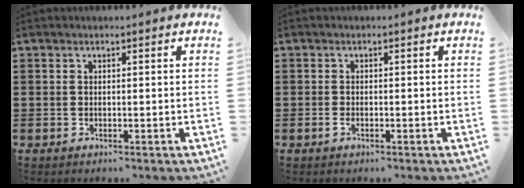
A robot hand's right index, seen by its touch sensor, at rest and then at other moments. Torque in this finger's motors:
{"motor_torque": [0.80, 1.34, 0.00, 0.00]}